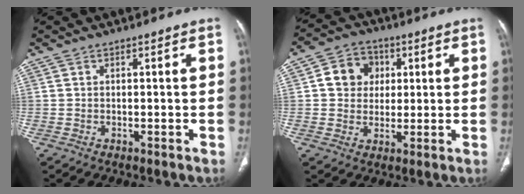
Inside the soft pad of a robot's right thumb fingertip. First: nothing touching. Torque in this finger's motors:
{"motor_torque": [0.03, 1.66, 0.73, -0.39, 0.01]}